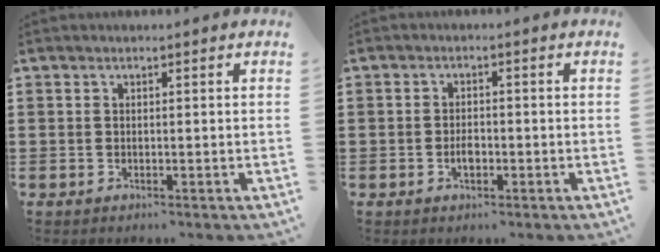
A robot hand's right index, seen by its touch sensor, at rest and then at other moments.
{"total": 2.1, "force": [-0.7, 1.0, 1.7], "torque": [-0.033, 0.000, -0.012]}